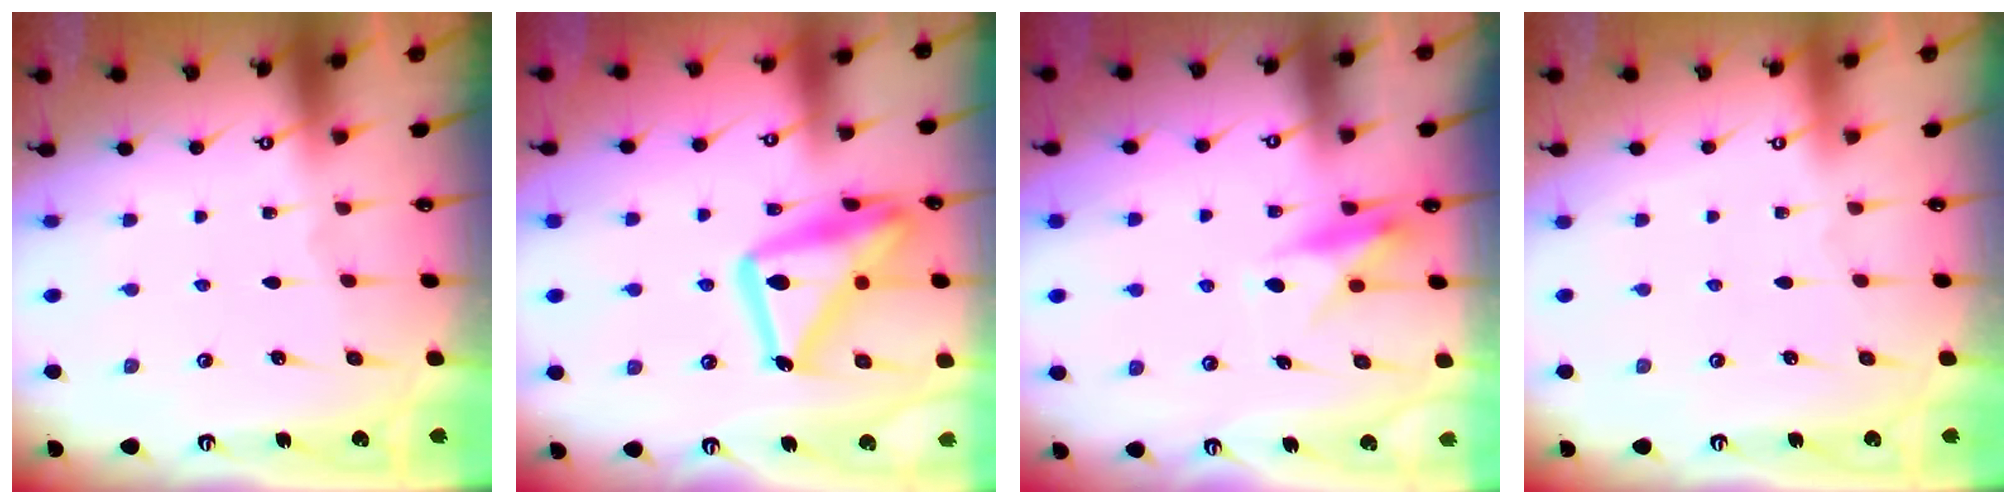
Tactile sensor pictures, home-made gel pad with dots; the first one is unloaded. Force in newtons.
{"total": 21.1, "press": 21.0, "slide": 1.6}
{"total": 9.4, "press": 9.4, "slide": 0.4}
{"total": 4.0, "press": 4.0, "slide": 0.1}